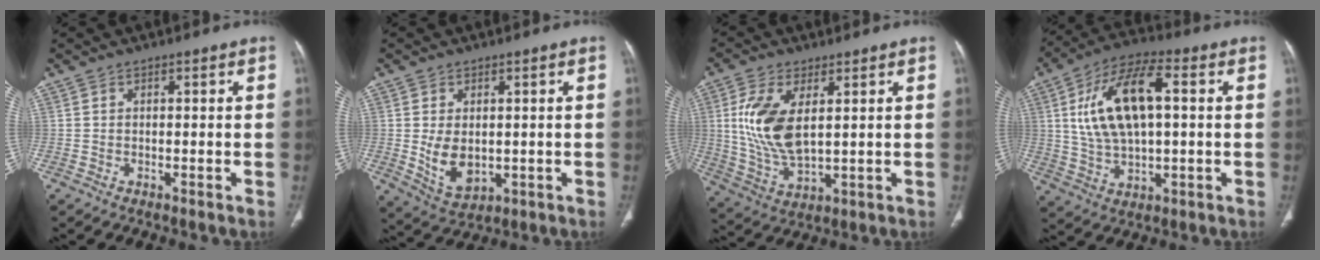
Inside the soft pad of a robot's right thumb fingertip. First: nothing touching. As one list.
[{"total": 7.0, "force": [-0.1, 4.6, 5.3], "torque": [-0.082, -0.015, 0.016]}, {"total": 12.6, "force": [2.7, 6.2, 10.7], "torque": [-0.223, -0.015, 0.064]}, {"total": 16.4, "force": [2.9, 7.6, 14.2], "torque": [-0.262, 0.016, 0.053]}]